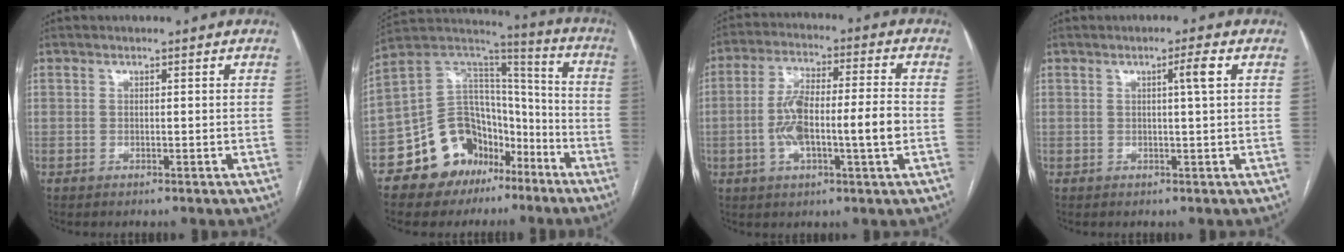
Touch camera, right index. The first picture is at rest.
{"total": 16.5, "force": [-9.3, 11.5, 7.4], "torque": [-0.123, 0.087, -0.149]}
{"total": 11.5, "force": [-1.9, 2.0, 11.2], "torque": [-0.212, 0.019, -0.033]}
{"total": 2.5, "force": [0.6, -0.5, 2.4], "torque": [-0.038, 0.000, 0.011]}